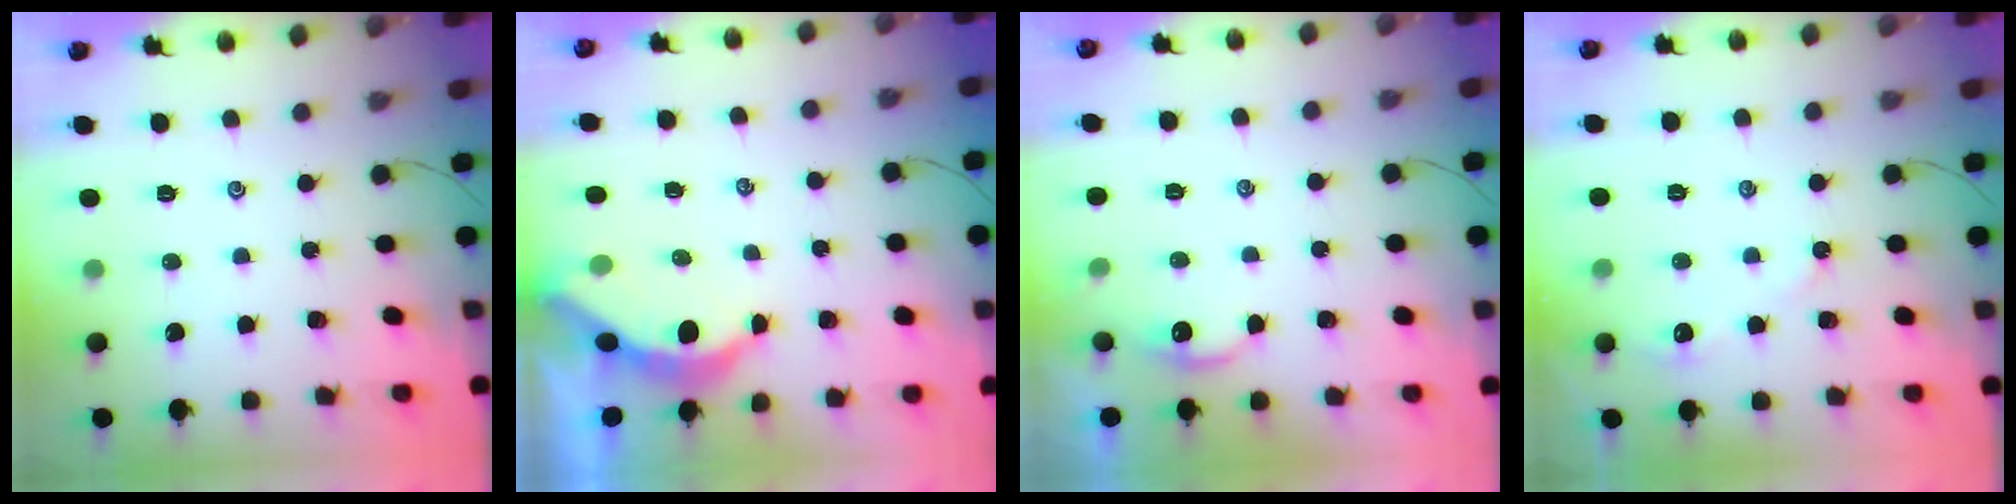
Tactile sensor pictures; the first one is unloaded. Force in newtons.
{"total": 3.9, "press": 3.9, "slide": 0.5}
{"total": 2.6, "press": 2.6, "slide": 0.3}
{"total": 3.2, "press": 3.2, "slide": 0.3}